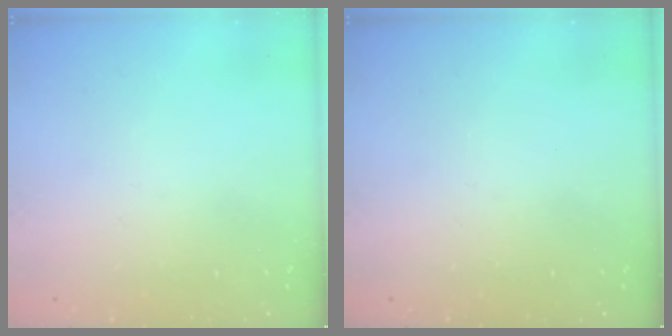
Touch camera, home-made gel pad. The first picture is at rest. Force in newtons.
{"total": 0.0}